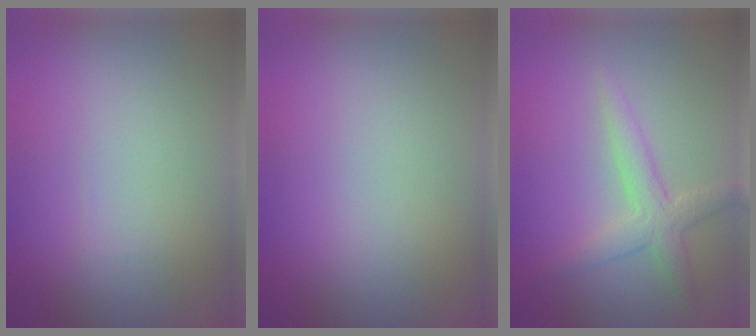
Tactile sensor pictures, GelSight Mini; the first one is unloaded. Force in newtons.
{"total": 0.0}
{"total": 2.9, "press": 2.9, "slide": 0.1}